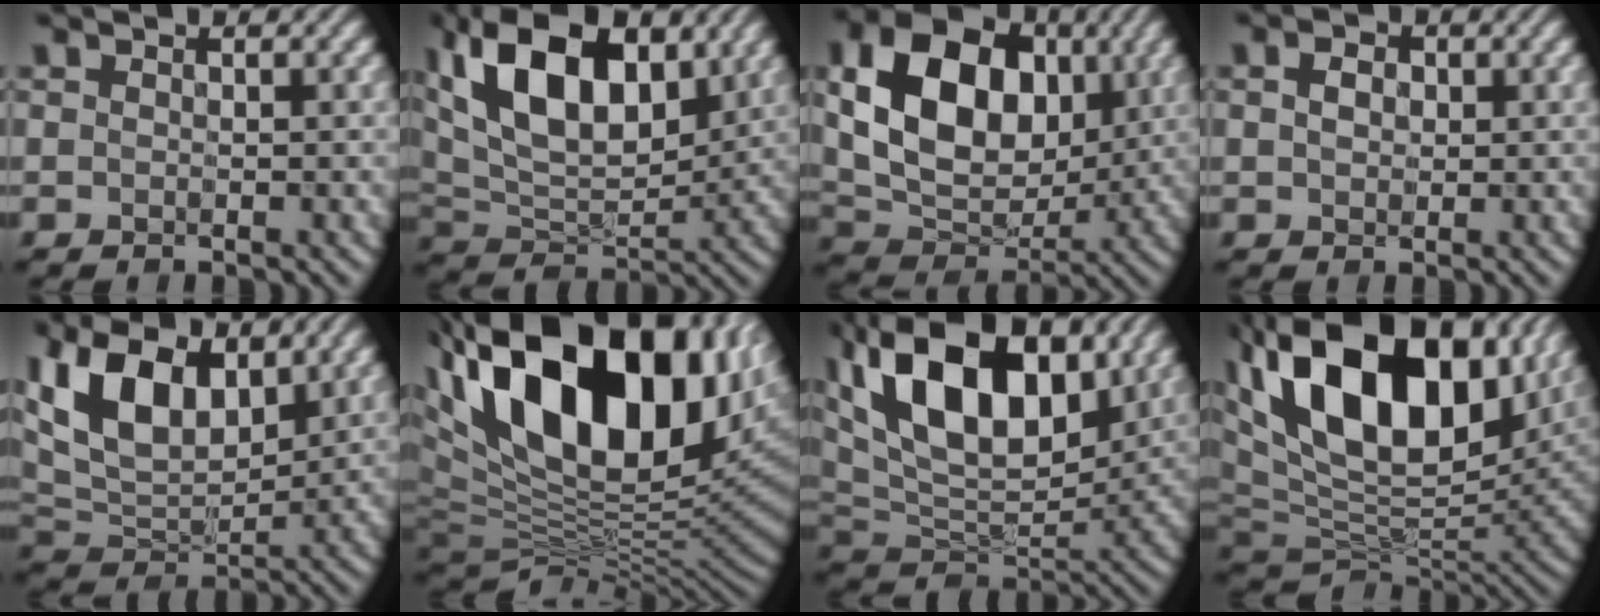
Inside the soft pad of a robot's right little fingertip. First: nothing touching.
{"total": 13.5, "force": [5.4, 7.5, 9.8], "torque": [-0.179, 0.016, 0.087]}
{"total": 12.3, "force": [2.3, 8.5, 8.6], "torque": [-0.150, 0.004, 0.034]}
{"total": 1.7, "force": [0.0, 1.3, 1.1], "torque": [-0.023, 0.001, 0.000]}
{"total": 10.9, "force": [4.2, 6.5, 7.7], "torque": [-0.175, 0.007, 0.073]}
{"total": 18.9, "force": [6.4, 11.1, 13.9], "torque": [-0.236, 0.017, 0.121]}
{"total": 14.9, "force": [6.2, 8.6, 10.5], "torque": [-0.198, 0.021, 0.109]}
{"total": 17.2, "force": [7.1, 10.1, 11.9], "torque": [-0.232, 0.026, 0.132]}